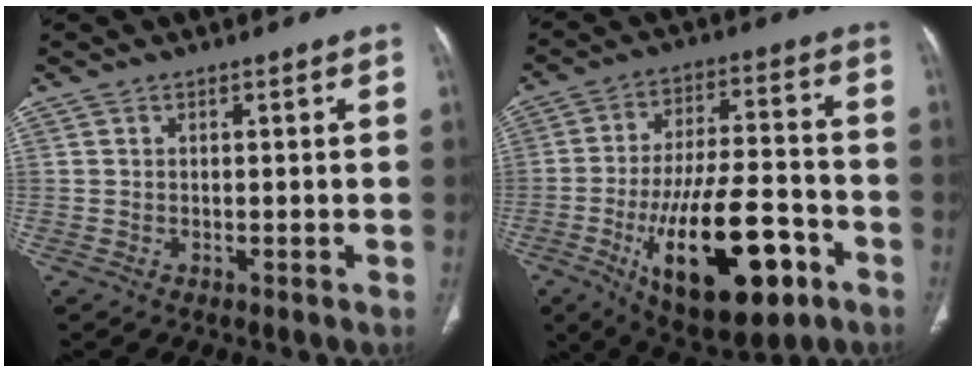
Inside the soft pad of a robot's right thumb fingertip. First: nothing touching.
{"total": 22.6, "force": [-9.1, 9.4, 18.4], "torque": [-0.298, 0.035, -0.132]}